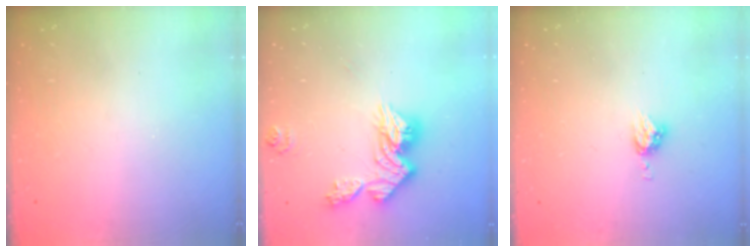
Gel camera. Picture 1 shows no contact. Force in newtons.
{"total": 13.4, "press": 13.3, "slide": 1.2}
{"total": 5.1, "press": 5.1, "slide": 0.7}